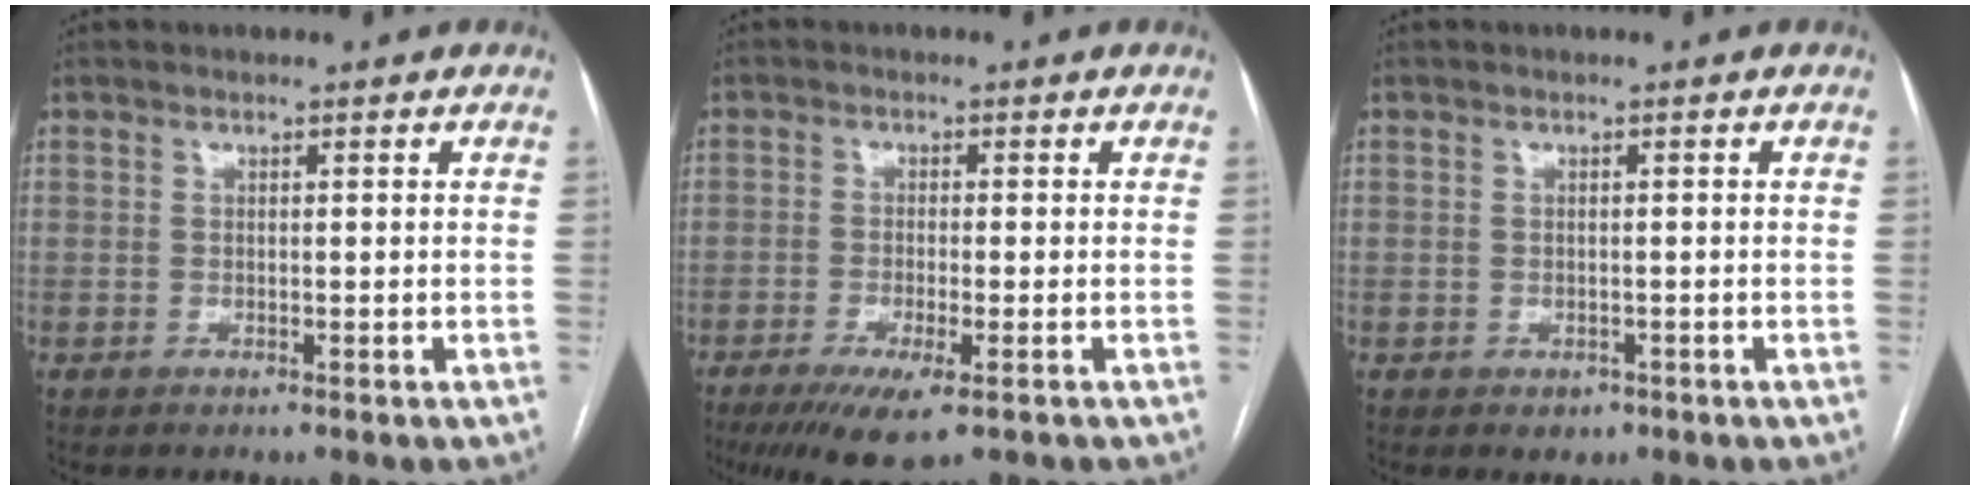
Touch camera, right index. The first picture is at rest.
{"total": 6.6, "force": [-3.8, 1.0, 5.4], "torque": [-0.095, -0.018, -0.062]}
{"total": 1.6, "force": [-0.8, 1.3, 0.5], "torque": [-0.004, 0.002, -0.004]}